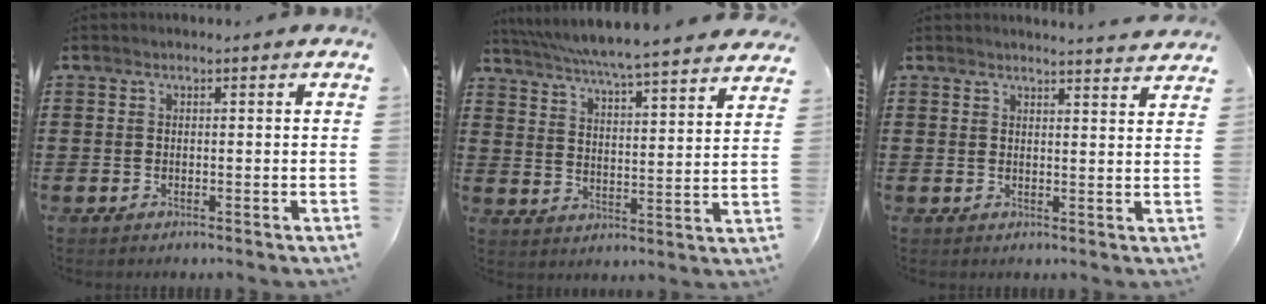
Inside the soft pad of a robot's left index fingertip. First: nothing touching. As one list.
[{"total": 5.4, "force": [5.1, -1.1, 1.6], "torque": [-0.056, -0.044, 0.082]}, {"total": 2.6, "force": [2.5, -0.4, 0.2], "torque": [-0.004, -0.015, 0.046]}]